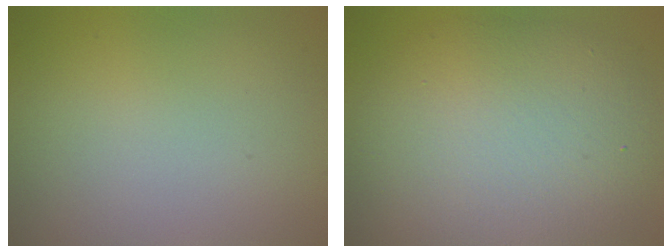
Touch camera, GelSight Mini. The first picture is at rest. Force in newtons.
{"total": 9.7, "press": 9.7, "slide": 0.7}